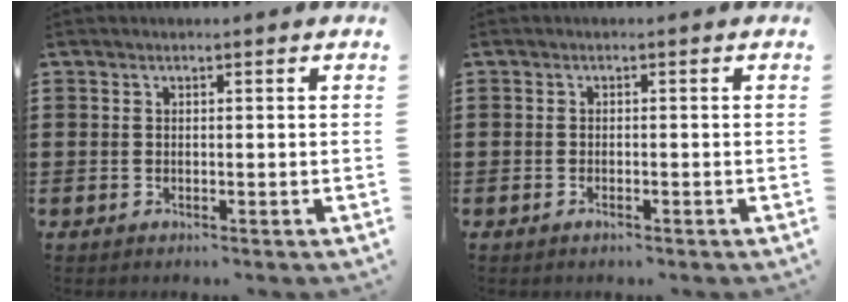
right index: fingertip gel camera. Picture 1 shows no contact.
{"total": 0.8, "force": [-0.6, 0.2, 0.5], "torque": [-0.012, -0.005, -0.010]}